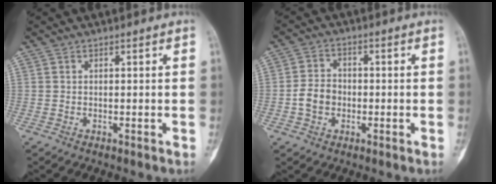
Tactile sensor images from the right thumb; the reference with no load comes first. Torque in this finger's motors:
{"motor_torque": [0.71, 0.76, 0.22, -0.38, 0.05]}